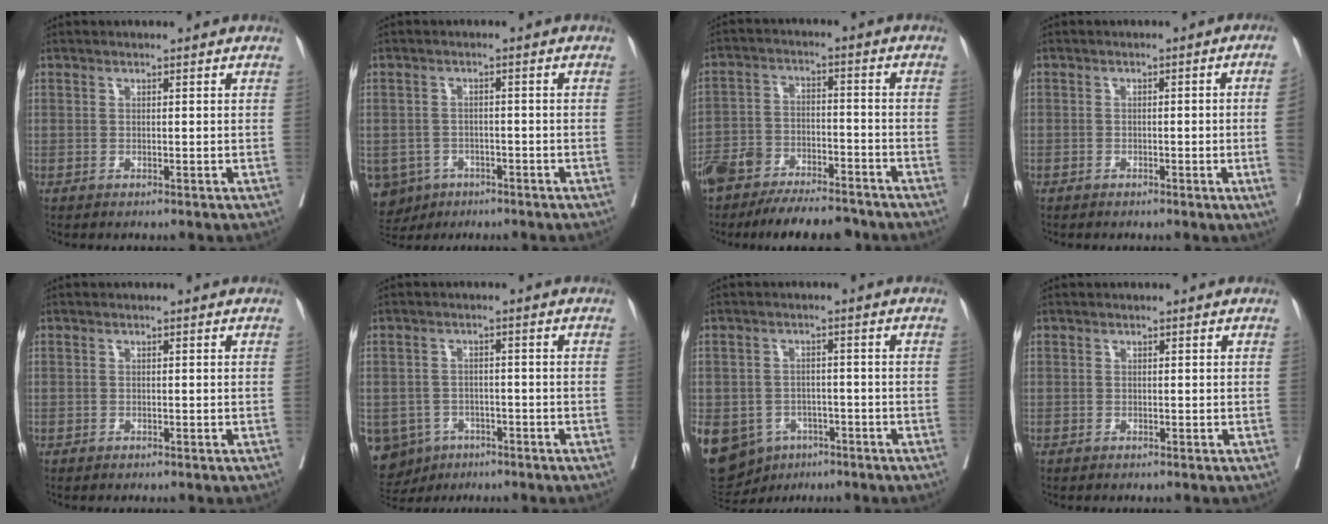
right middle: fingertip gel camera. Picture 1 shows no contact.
{"total": 8.5, "force": [-4.7, 6.8, 1.9], "torque": [-0.051, 0.000, -0.066]}
{"total": 15.3, "force": [-13.0, 4.6, 6.5], "torque": [-0.112, 0.009, -0.203]}
{"total": 4.2, "force": [-1.0, -0.6, 4.0], "torque": [-0.047, 0.003, -0.013]}
{"total": 0.0}
{"total": 9.8, "force": [-5.3, 7.9, 2.2], "torque": [-0.065, 0.002, -0.071]}
{"total": 19.1, "force": [-8.7, 15.2, 7.7], "torque": [-0.234, -0.001, -0.115]}
{"total": 0.0}